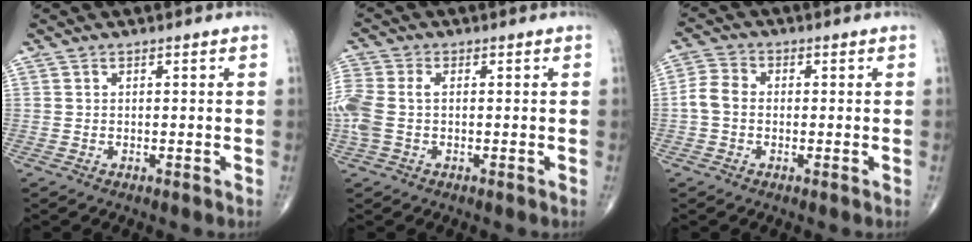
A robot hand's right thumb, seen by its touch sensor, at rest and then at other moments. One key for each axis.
{"total": 7.8, "fx": -0.4, "fy": 4.9, "fz": 6.1, "tx": -0.178, "ty": 0.016, "tz": -0.008}
{"total": 4.6, "fx": -0.5, "fy": 3.6, "fz": 2.8, "tx": -0.052, "ty": 0.013, "tz": -0.019}